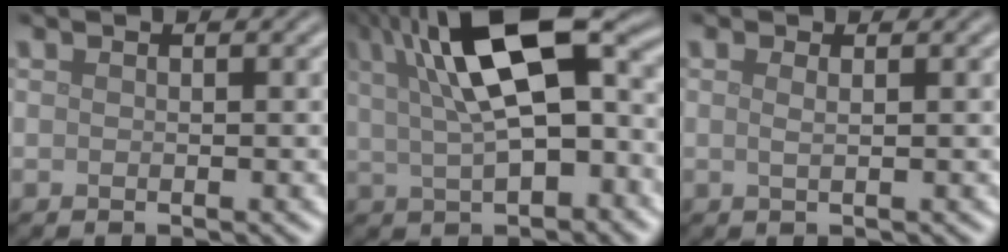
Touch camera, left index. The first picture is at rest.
{"total": 12.7, "force": [3.2, 5.3, 11.1], "torque": [-0.189, 0.015, 0.051]}
{"total": 1.4, "force": [0.7, 0.6, 1.0], "torque": [-0.013, -0.007, 0.000]}